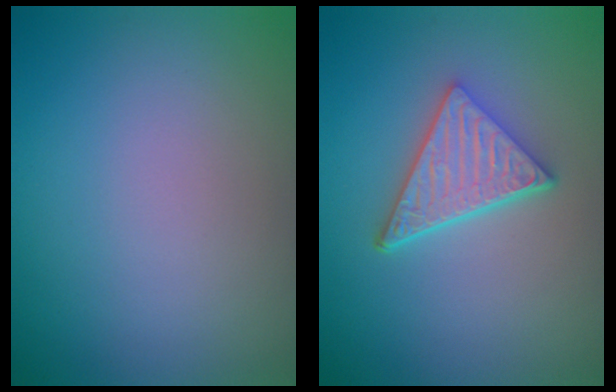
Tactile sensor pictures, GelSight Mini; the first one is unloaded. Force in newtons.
{"total": 5.0, "press": 3.6, "slide": 3.5}